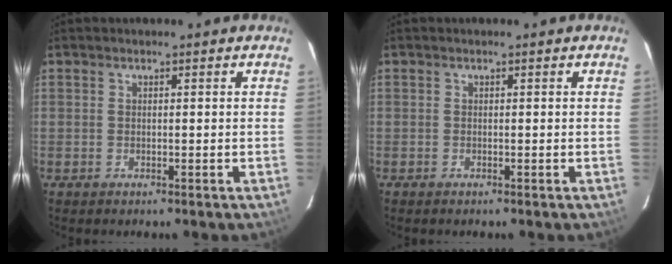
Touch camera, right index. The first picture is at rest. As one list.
[{"total": 0.0}]